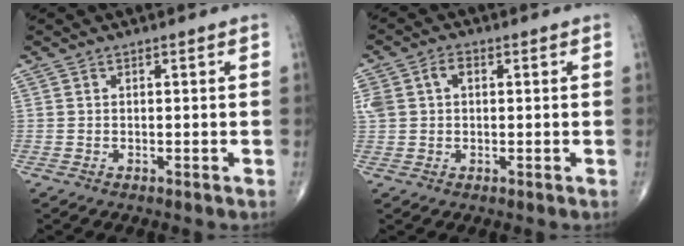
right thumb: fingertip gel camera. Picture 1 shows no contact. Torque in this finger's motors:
{"motor_torque": [0.49, 0.25, 0.76, 0.36, 0.04]}